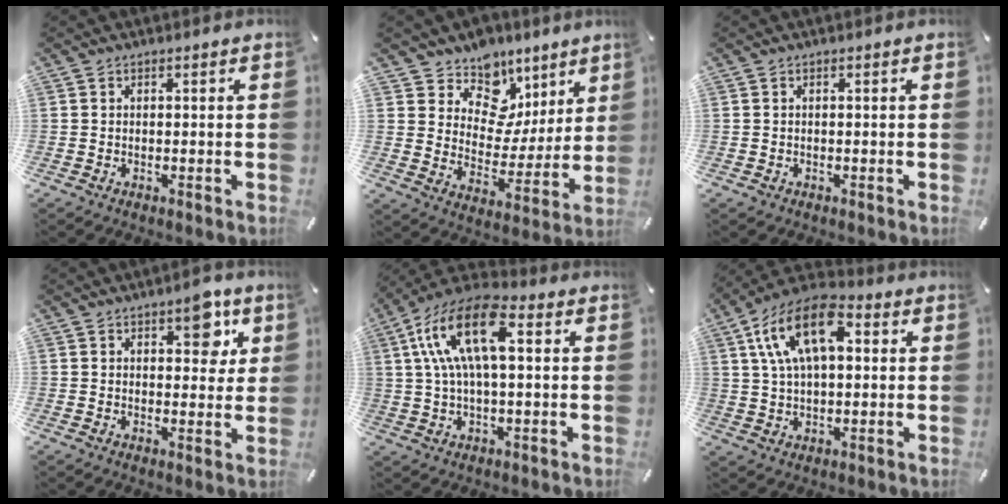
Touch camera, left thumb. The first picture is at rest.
{"total": 10.9, "force": [6.8, 8.3, 2.2], "torque": [-0.030, -0.075, 0.126]}
{"total": 0.5, "force": [-0.1, 0.5, 0.2], "torque": [-0.002, 0.003, -0.004]}
{"total": 7.5, "force": [3.8, 4.2, 4.9], "torque": [-0.041, -0.017, 0.058]}
{"total": 15.7, "force": [4.2, 7.2, 13.3], "torque": [-0.285, 0.000, 0.073]}
{"total": 15.0, "force": [4.9, 8.4, 11.5], "torque": [-0.223, 0.005, 0.088]}